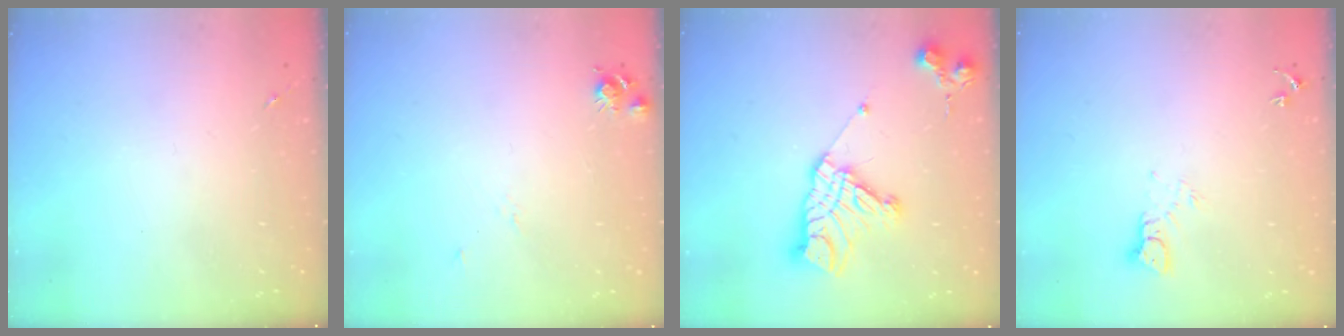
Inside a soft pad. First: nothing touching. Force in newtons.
{"total": 6.5, "press": 6.5, "slide": 0.8}
{"total": 16.2, "press": 16.1, "slide": 1.6}
{"total": 3.7, "press": 3.7, "slide": 0.4}